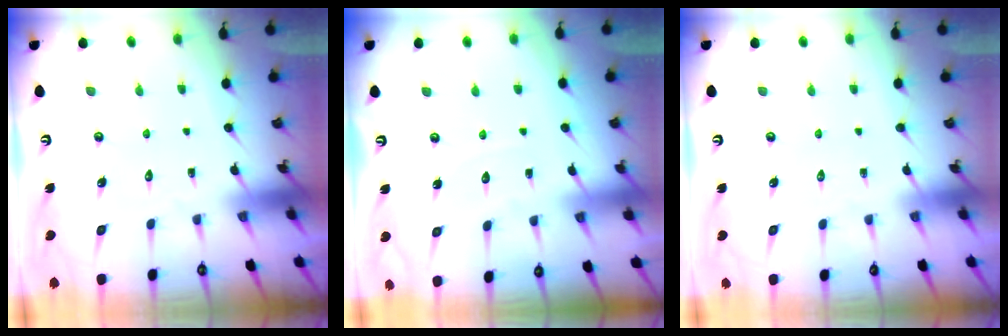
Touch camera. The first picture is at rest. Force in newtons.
{"total": 2.5, "press": 2.5, "slide": 0.4}
{"total": 0.0}